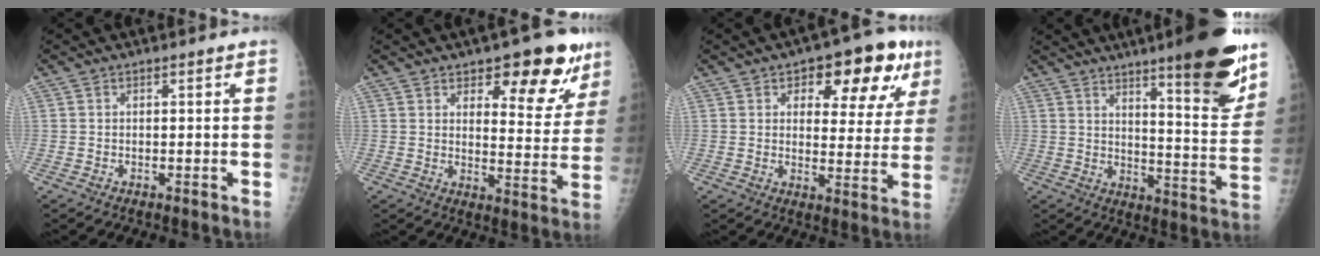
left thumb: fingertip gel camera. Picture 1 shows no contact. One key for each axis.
{"total": 13.6, "fx": 8.3, "fy": 6.0, "fz": 9.0, "tx": -0.058, "ty": -0.047, "tz": 0.112}
{"total": 14.5, "fx": 6.9, "fy": 7.2, "fz": 10.6, "tx": -0.085, "ty": -0.008, "tz": 0.089}
{"total": 18.0, "fx": 11.8, "fy": 2.7, "fz": 13.4, "tx": -0.150, "ty": -0.078, "tz": 0.171}